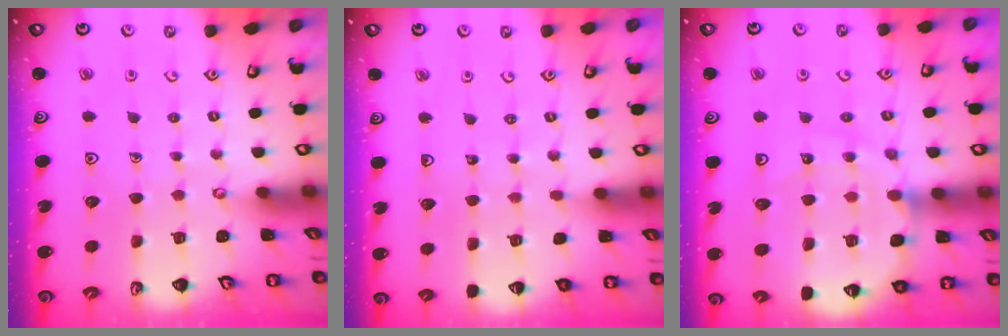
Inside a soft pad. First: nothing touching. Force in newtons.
{"total": 2.4, "press": 2.4, "slide": 0.3}
{"total": 14.3, "press": 14.2, "slide": 2.1}